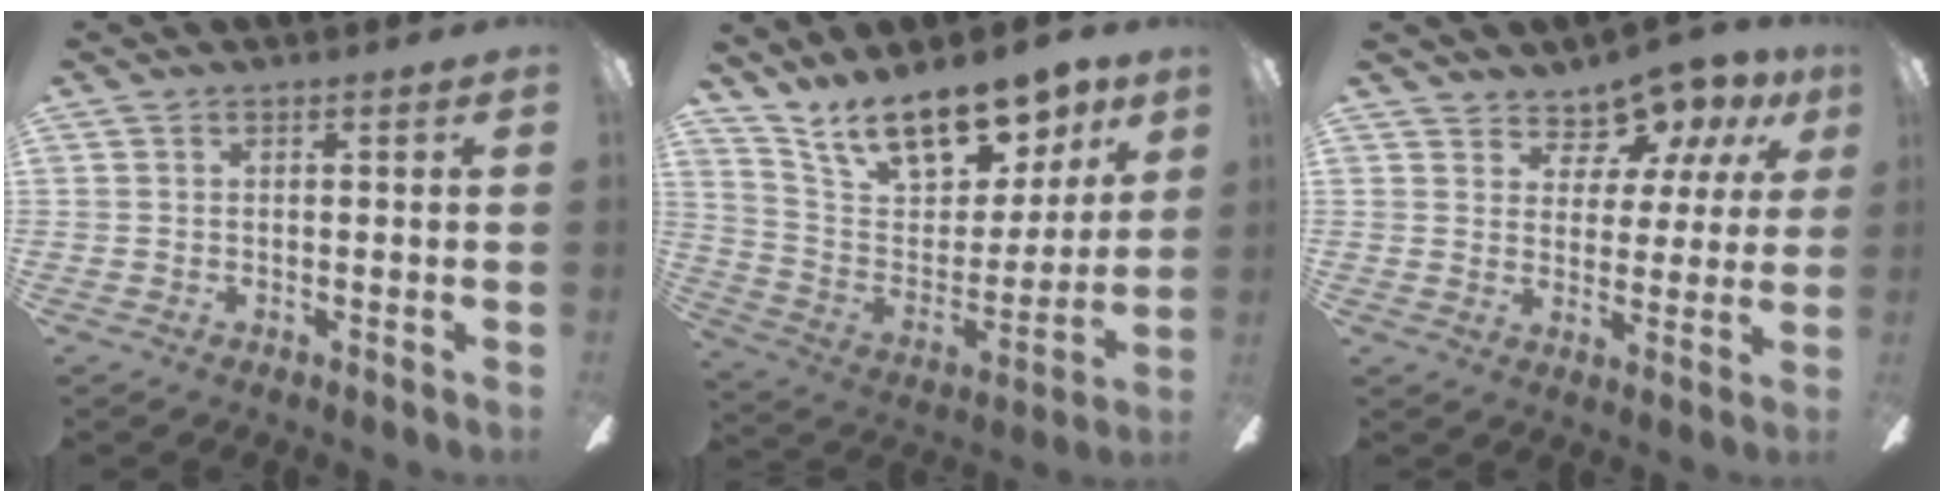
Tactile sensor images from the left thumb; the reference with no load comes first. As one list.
[{"total": 16.9, "force": [13.1, 7.5, 7.7], "torque": [-0.134, -0.091, 0.237]}, {"total": 9.2, "force": [7.8, 4.2, 2.4], "torque": [-0.040, -0.064, 0.145]}]